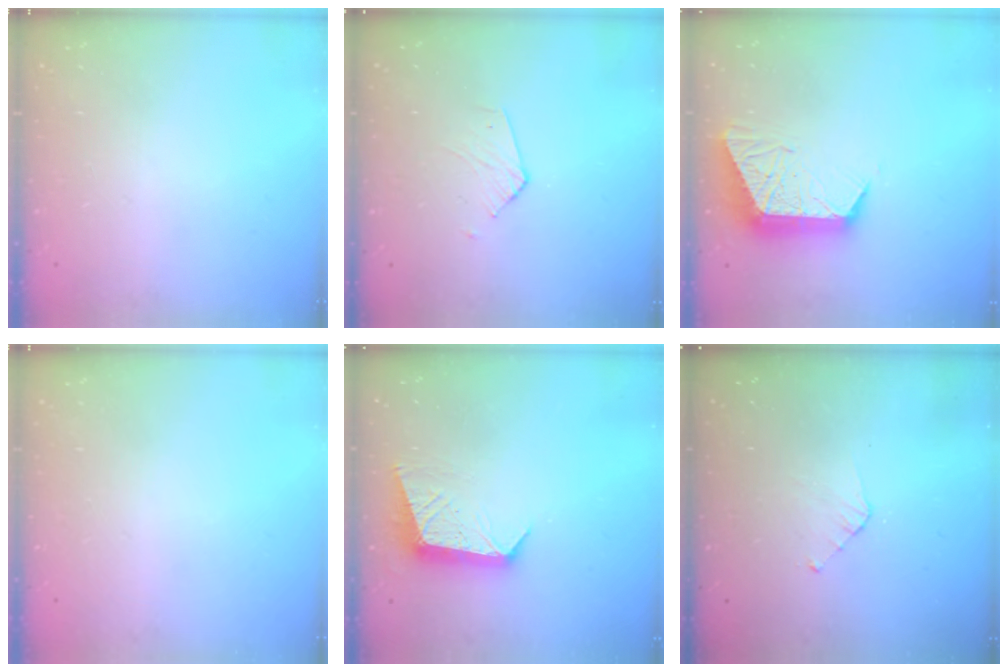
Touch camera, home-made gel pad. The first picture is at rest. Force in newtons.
{"total": 2.9, "press": 2.9, "slide": 0.2}
{"total": 12.4, "press": 12.4, "slide": 1.5}
{"total": 0.0}
{"total": 10.1, "press": 10.1, "slide": 0.6}
{"total": 3.5, "press": 3.5, "slide": 0.3}